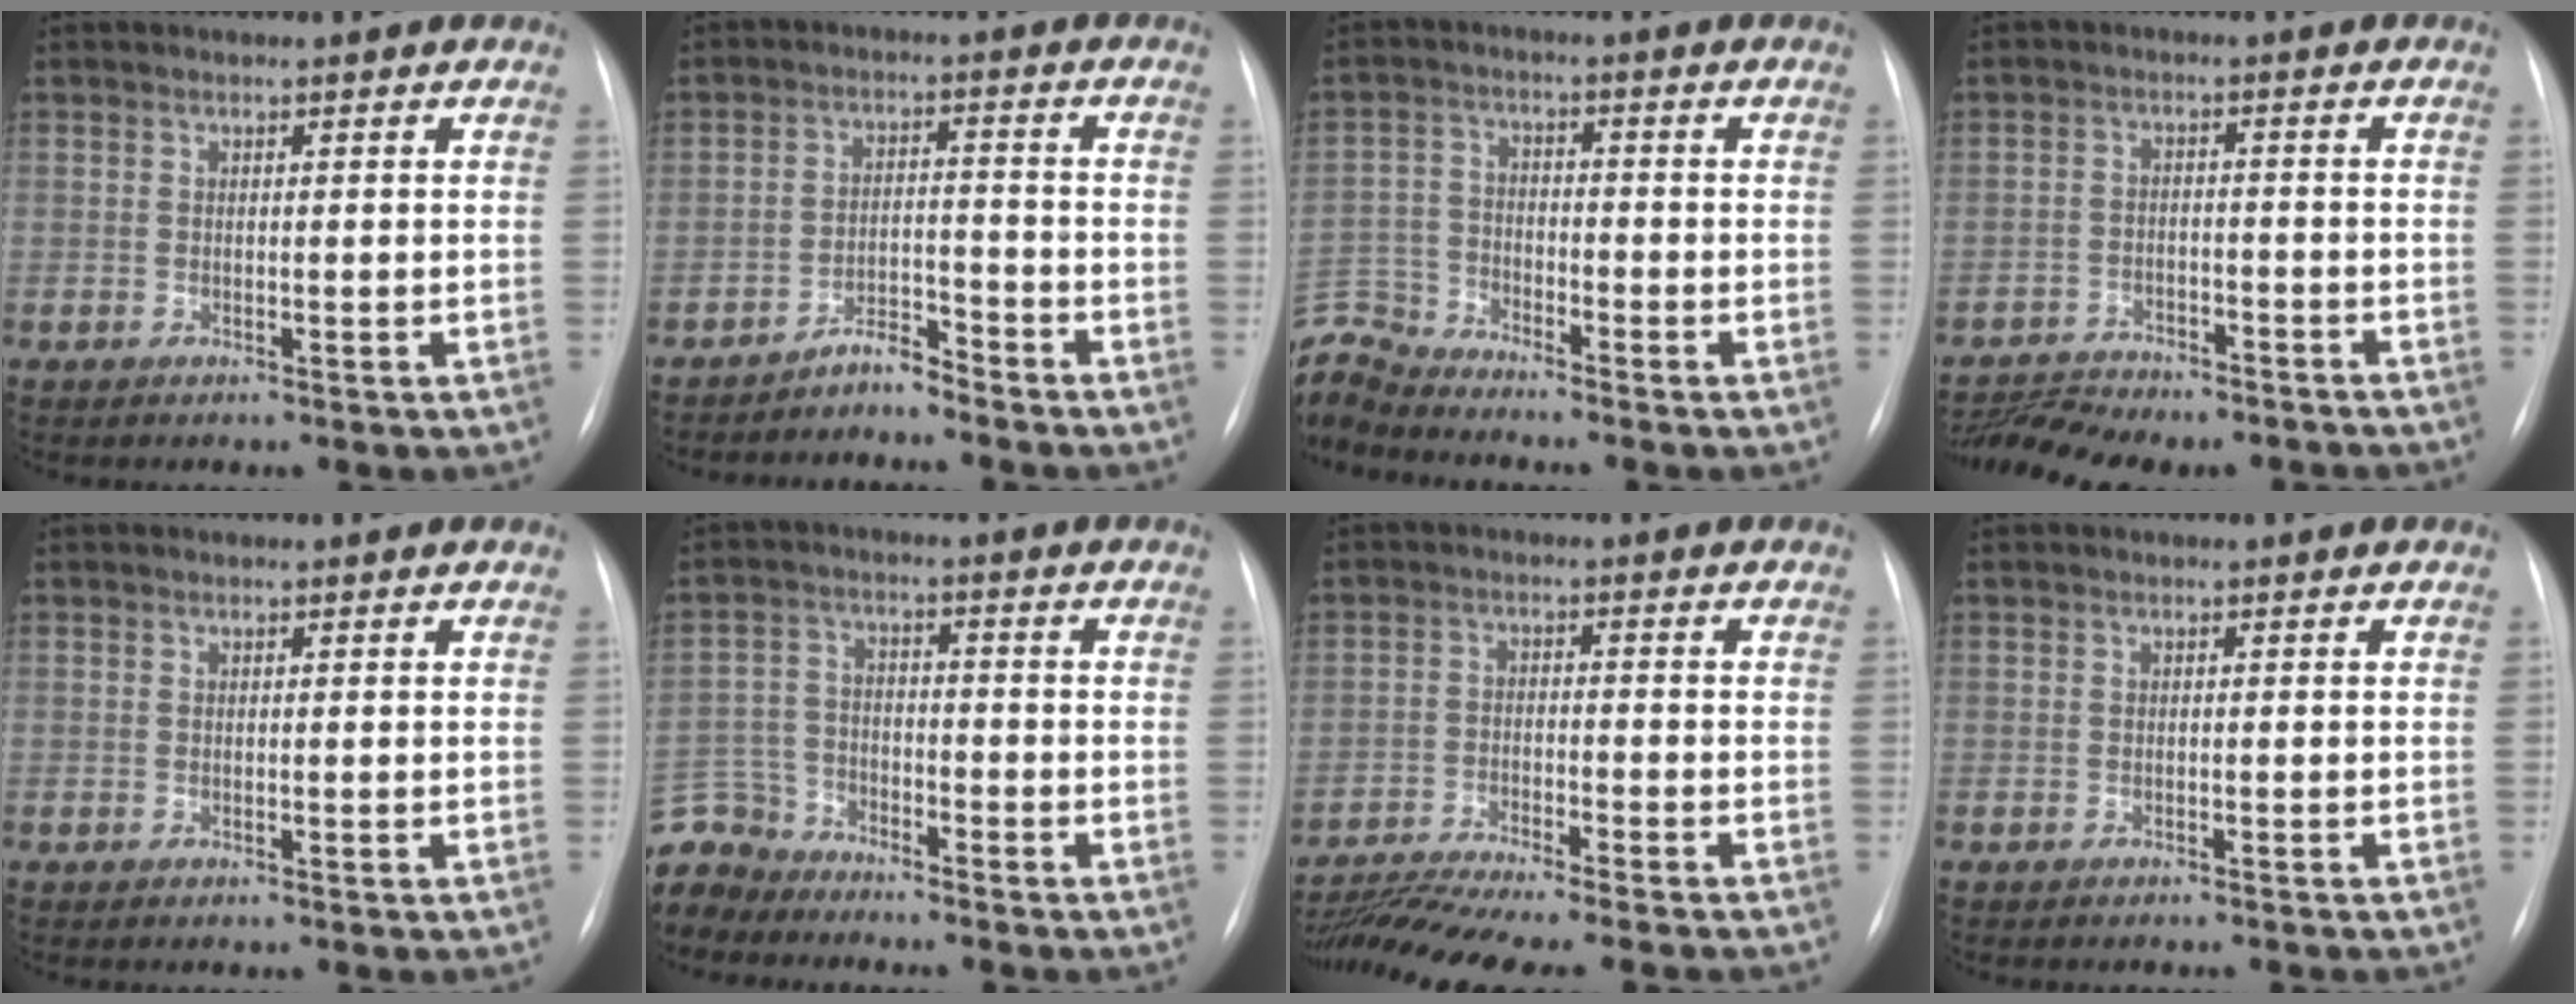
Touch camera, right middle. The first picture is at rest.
{"total": 3.6, "force": [-3.5, 0.4, 0.6], "torque": [-0.007, -0.010, -0.062]}
{"total": 7.5, "force": [-7.5, -0.3, -0.3], "torque": [-0.004, 0.008, -0.149]}
{"total": 10.8, "force": [-10.2, 2.3, 2.8], "torque": [-0.046, 0.014, -0.144]}
{"total": 0.0}
{"total": 9.0, "force": [-8.3, 3.5, 0.0], "torque": [-0.012, 0.010, -0.164]}
{"total": 14.0, "force": [-12.5, -0.2, 6.2], "torque": [-0.098, -0.018, -0.196]}
{"total": 2.9, "force": [-2.7, 0.3, 0.9], "torque": [-0.009, -0.004, -0.031]}